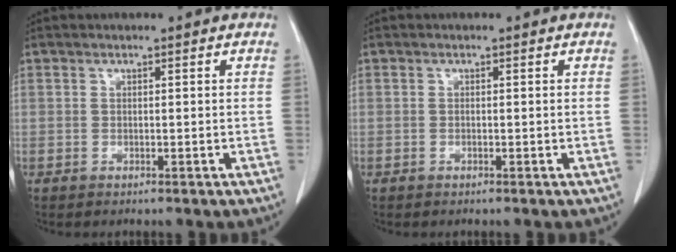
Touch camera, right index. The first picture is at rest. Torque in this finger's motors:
{"motor_torque": [0.03, 0.01, 0.03, 0.01]}